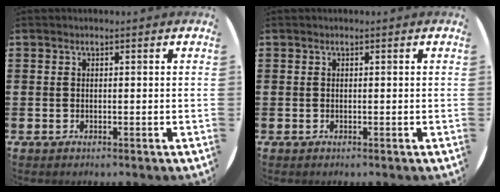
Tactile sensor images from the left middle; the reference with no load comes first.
{"total": 0.0}